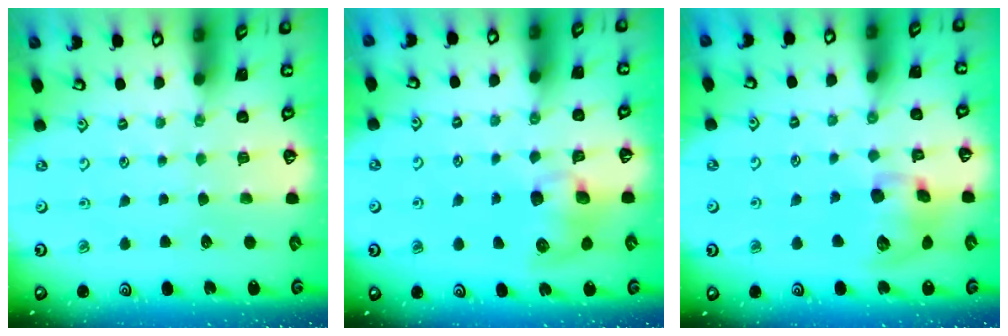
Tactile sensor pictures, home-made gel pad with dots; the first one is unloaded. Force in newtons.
{"total": 8.3, "press": 8.2, "slide": 1.1}
{"total": 12.8, "press": 12.7, "slide": 2.0}